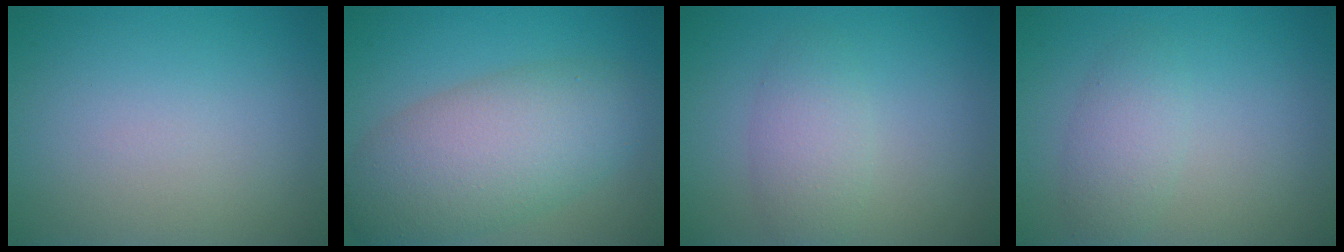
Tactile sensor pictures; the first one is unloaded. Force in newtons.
{"total": 7.9, "press": 7.9, "slide": 0.3}
{"total": 2.8, "press": 2.8, "slide": 0.2}
{"total": 2.4, "press": 2.4, "slide": 0.1}